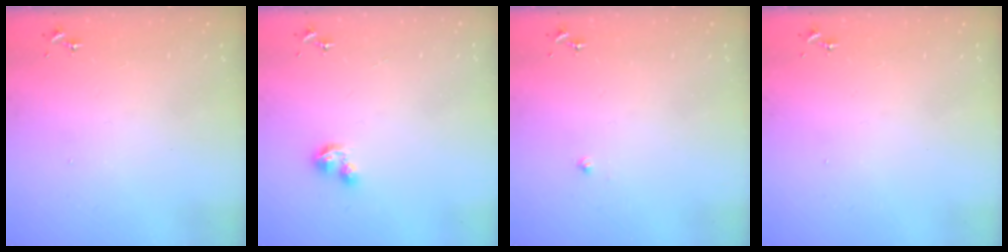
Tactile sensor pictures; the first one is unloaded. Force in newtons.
{"total": 2.6, "press": 2.6, "slide": 0.3}
{"total": 2.0, "press": 2.0, "slide": 0.2}
{"total": 0.0}